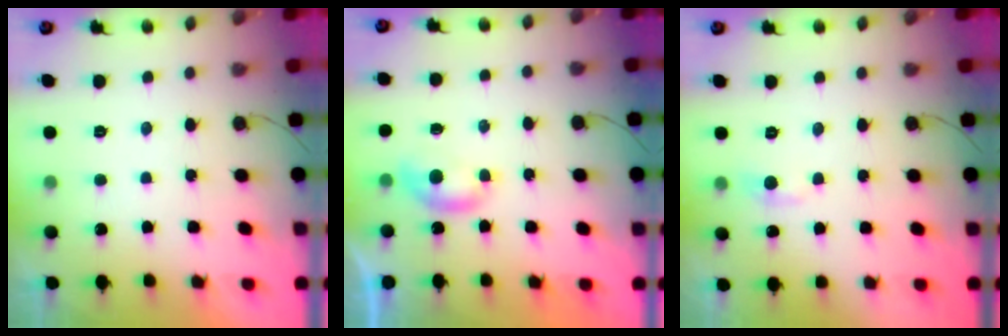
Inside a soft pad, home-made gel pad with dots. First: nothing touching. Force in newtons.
{"total": 4.4, "press": 4.4, "slide": 0.5}
{"total": 4.5, "press": 4.5, "slide": 0.7}